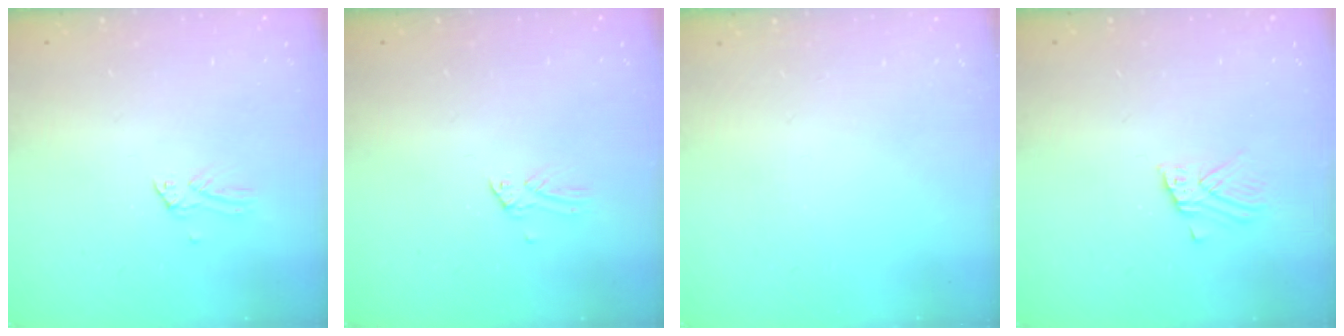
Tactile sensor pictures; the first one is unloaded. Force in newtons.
{"total": 0.0}
{"total": 0.0}
{"total": 4.2, "press": 4.2, "slide": 0.2}